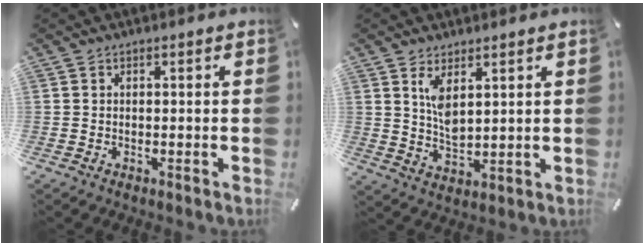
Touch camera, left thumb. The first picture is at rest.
{"total": 6.2, "force": [3.3, 2.9, 4.4], "torque": [-0.080, -0.019, 0.058]}